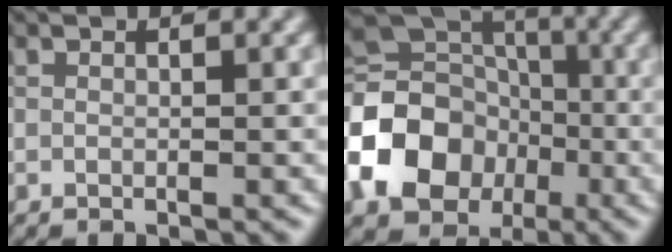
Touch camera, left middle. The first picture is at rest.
{"total": 13.0, "force": [-4.1, 10.2, 6.9], "torque": [-0.162, -0.009, -0.090]}